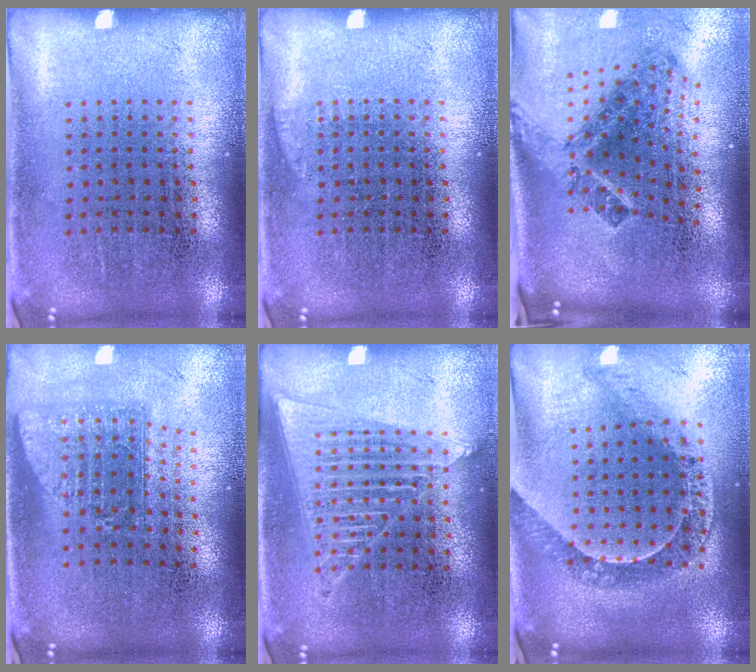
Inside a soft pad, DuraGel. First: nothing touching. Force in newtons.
{"total": 0.6, "press": 0.6, "slide": 0.2}
{"total": 2.5, "press": 1.5, "slide": 2.0}
{"total": 1.6, "press": 1.1, "slide": 1.0}
{"total": 1.6, "press": 1.6, "slide": 0.2}
{"total": 1.1, "press": 1.1, "slide": 0.2}